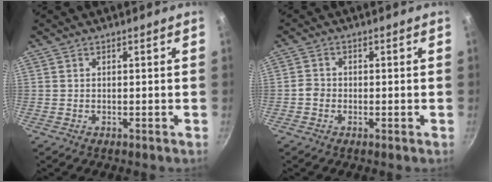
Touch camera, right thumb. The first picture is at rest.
{"total": 2.0, "force": [-0.9, 1.6, 0.8], "torque": [-0.013, 0.013, -0.022]}